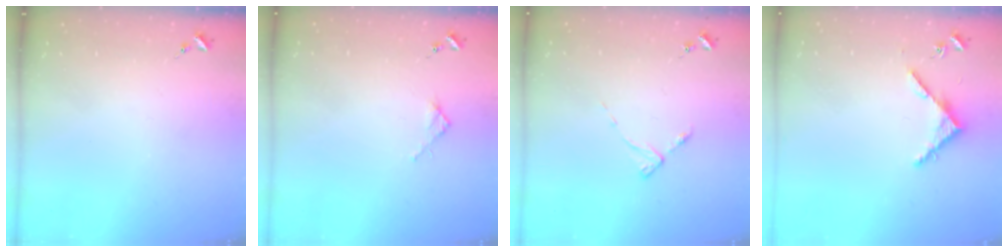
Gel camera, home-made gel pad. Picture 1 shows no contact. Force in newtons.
{"total": 2.7, "press": 2.7, "slide": 0.3}
{"total": 3.1, "press": 3.1, "slide": 0.4}
{"total": 3.7, "press": 3.7, "slide": 0.3}